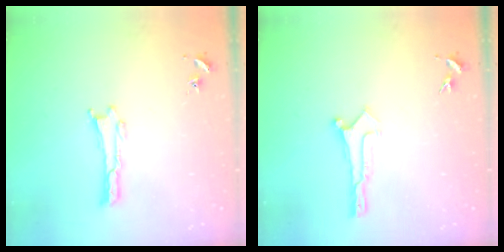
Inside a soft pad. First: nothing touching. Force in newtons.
{"total": 0.0}